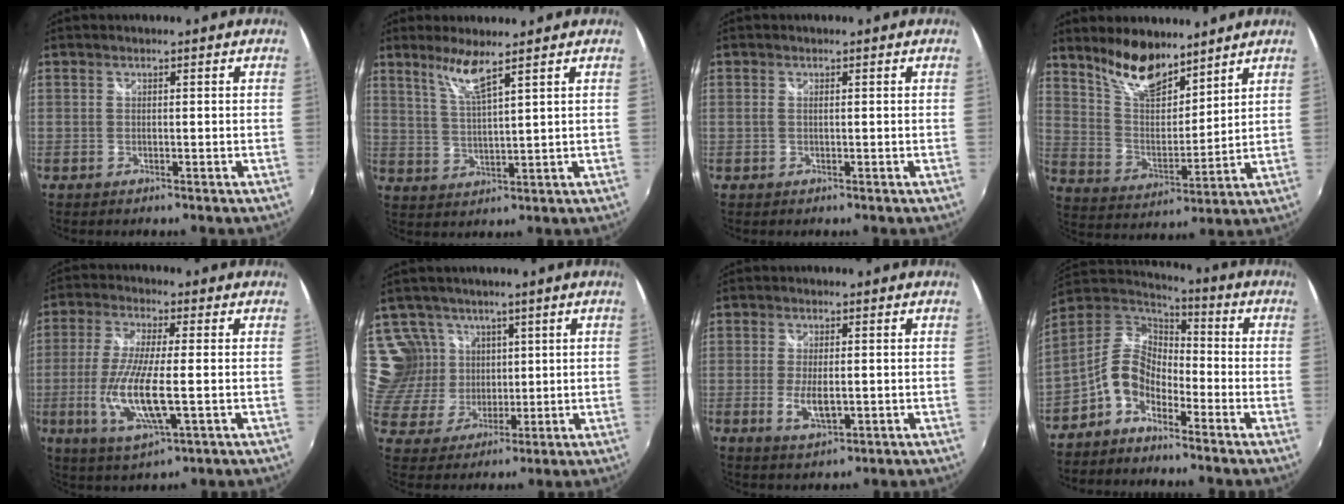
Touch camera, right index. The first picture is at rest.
{"total": 5.6, "force": [4.1, -0.3, 3.8], "torque": [-0.078, -0.003, 0.082]}
{"total": 0.6, "force": [0.0, 0.1, 0.6], "torque": [-0.014, 0.001, -0.002]}
{"total": 12.0, "force": [9.5, 4.4, 5.8], "torque": [-0.109, 0.006, 0.182]}
{"total": 12.9, "force": [-2.5, 2.8, 12.3], "torque": [-0.250, -0.018, -0.046]}
{"total": 11.2, "force": [6.2, 8.9, 2.9], "torque": [-0.073, 0.017, 0.141]}
{"total": 5.3, "force": [-1.0, 2.0, 4.8], "torque": [-0.094, -0.011, -0.016]}
{"total": 9.4, "force": [-5.1, 5.6, 5.5], "torque": [-0.118, 0.026, -0.108]}